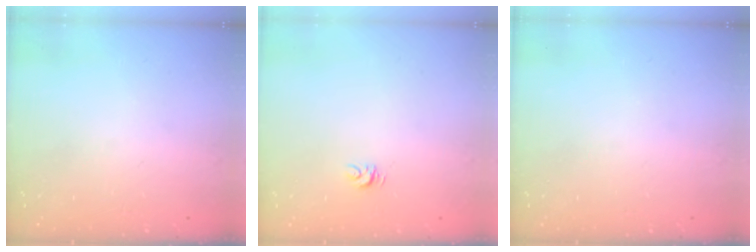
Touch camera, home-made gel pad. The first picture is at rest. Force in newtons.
{"total": 3.6, "press": 3.6, "slide": 0.3}
{"total": 0.0}